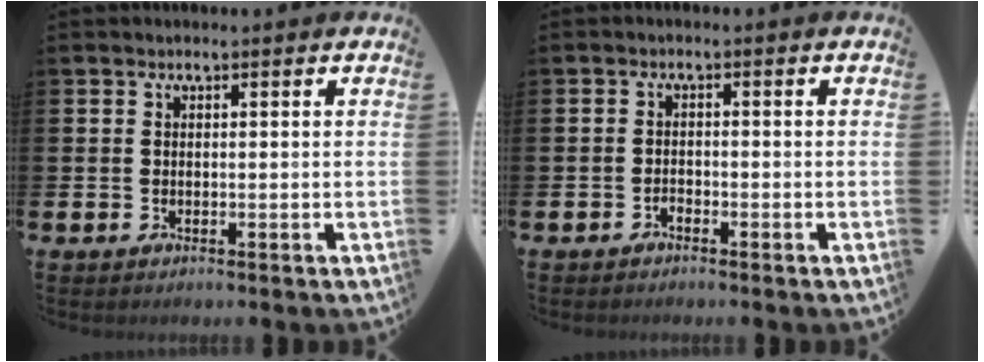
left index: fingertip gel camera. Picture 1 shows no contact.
{"total": 1.0, "force": [-0.9, 0.4, 0.2], "torque": [-0.012, 0.003, -0.018]}